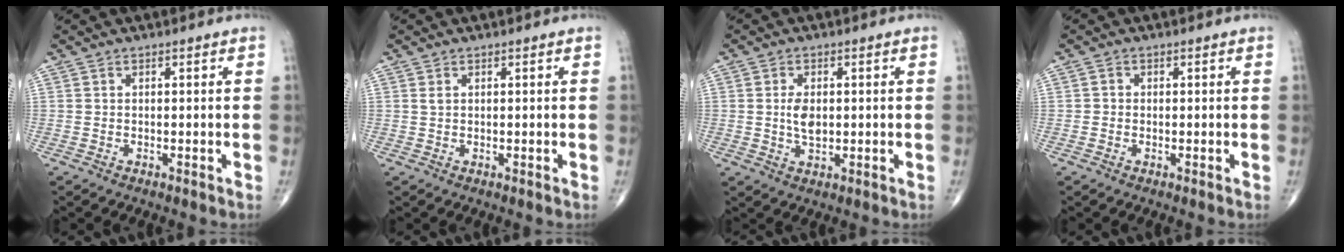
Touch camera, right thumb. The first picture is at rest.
{"total": 0.7, "force": [0.3, 0.4, 0.5], "torque": [-0.009, 0.004, 0.007]}
{"total": 4.3, "force": [0.3, 2.5, 3.5], "torque": [-0.060, -0.005, 0.007]}
{"total": 1.0, "force": [-0.1, 1.0, 0.2], "torque": [0.001, 0.003, -0.004]}